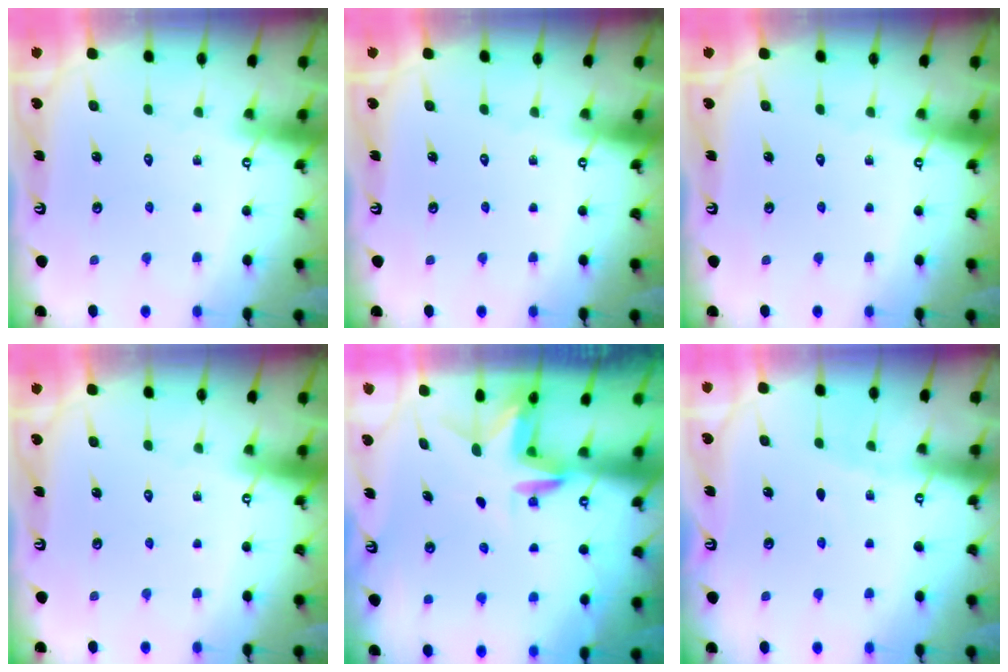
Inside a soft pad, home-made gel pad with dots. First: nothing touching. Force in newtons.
{"total": 0.0}
{"total": 0.0}
{"total": 0.0}
{"total": 3.1, "press": 3.1, "slide": 0.2}
{"total": 4.1, "press": 4.1, "slide": 0.5}